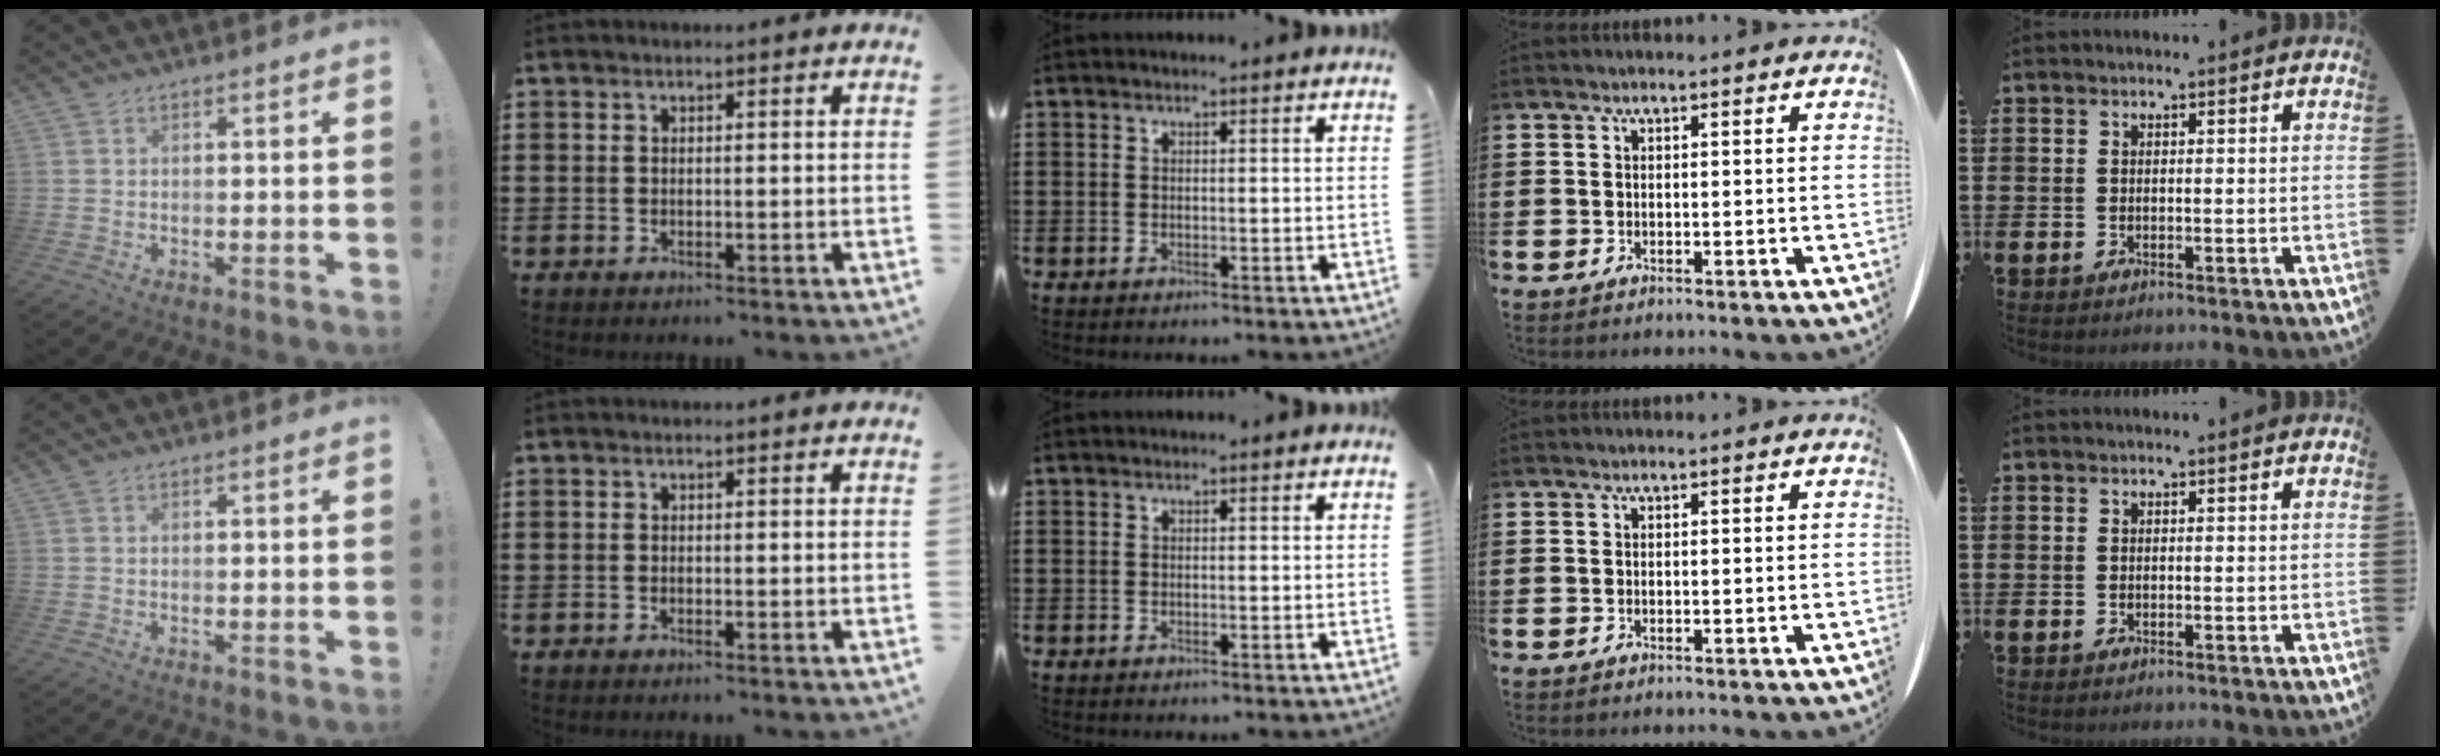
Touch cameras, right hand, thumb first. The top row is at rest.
{}